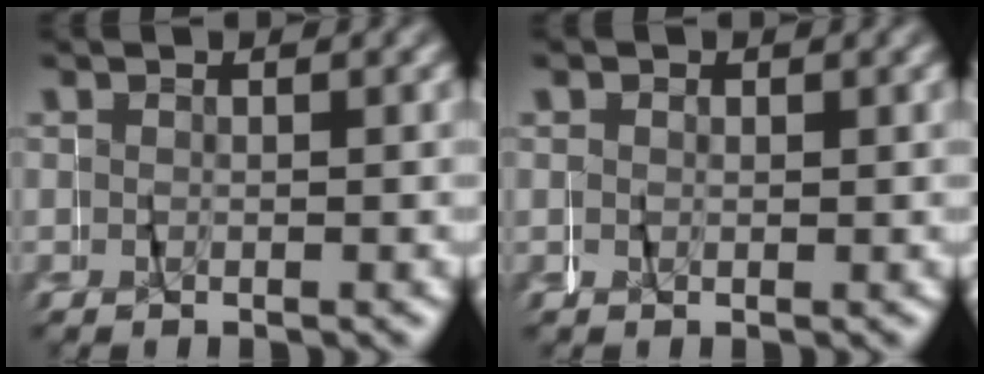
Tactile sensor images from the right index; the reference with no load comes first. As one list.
[{"total": 0.9, "force": [0.4, 0.8, 0.1], "torque": [-0.001, 0.000, 0.007]}]